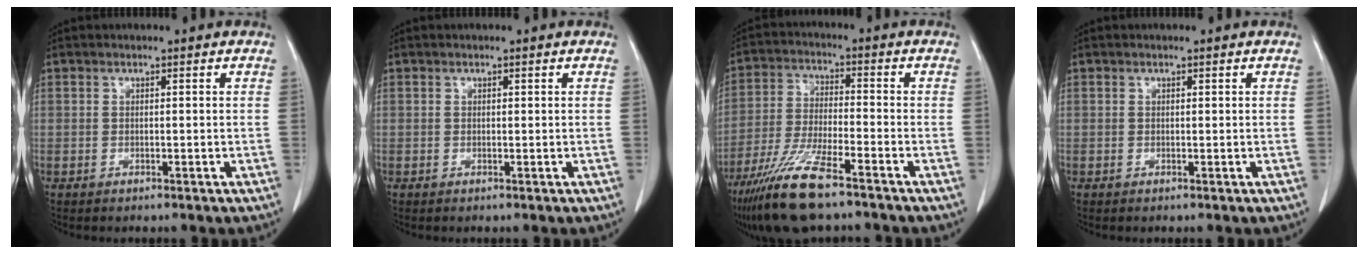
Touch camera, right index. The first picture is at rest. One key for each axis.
{"total": 0.0}
{"total": 11.7, "fx": -8.4, "fy": 1.3, "fz": 8.0, "tx": -0.169, "ty": -0.032, "tz": -0.156}
{"total": 0.0}